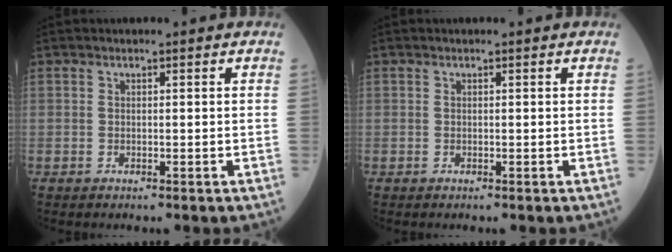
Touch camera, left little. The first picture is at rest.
{"total": 0.0}